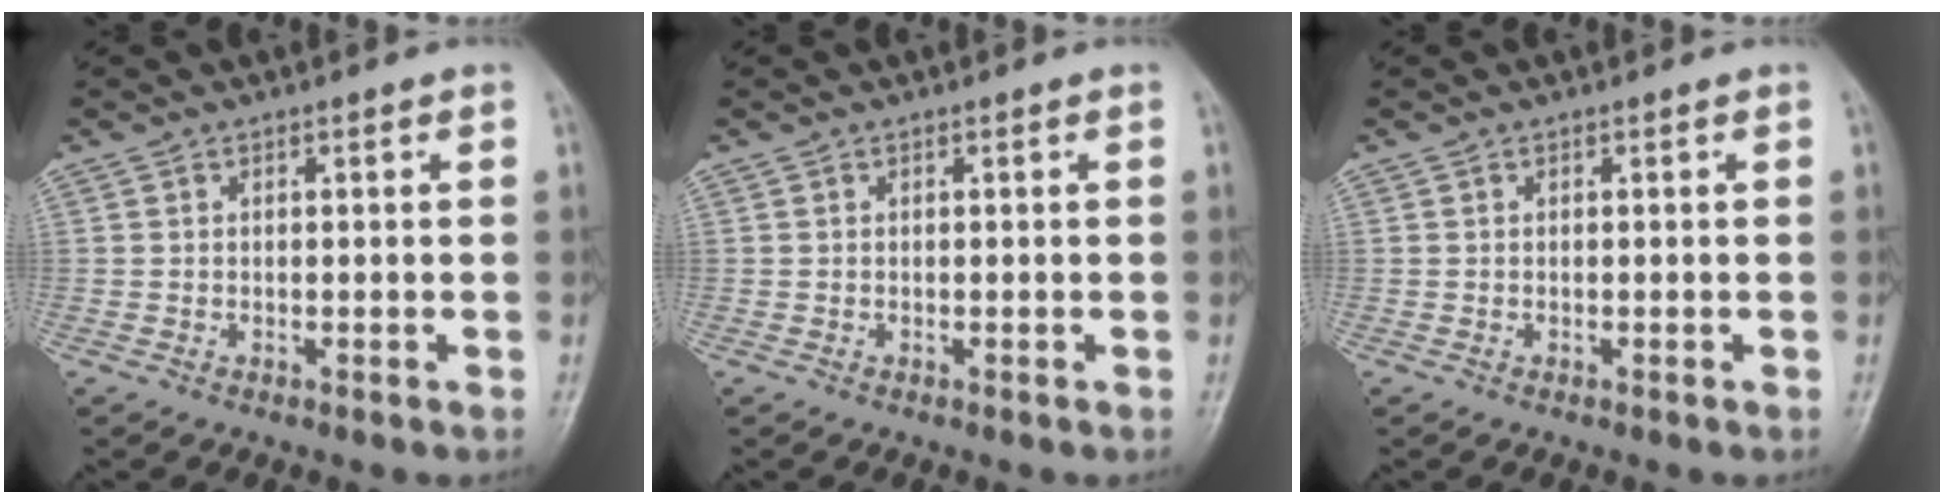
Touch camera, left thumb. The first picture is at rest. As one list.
[{"total": 0.0}, {"total": 0.0}]